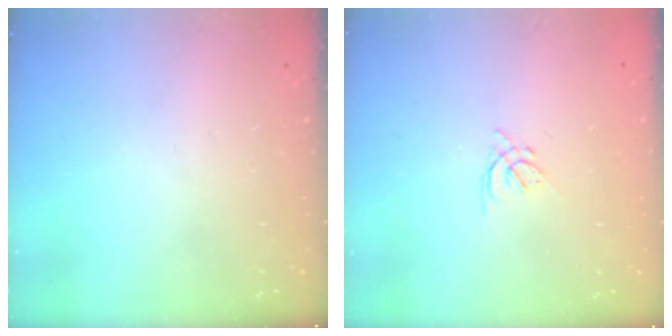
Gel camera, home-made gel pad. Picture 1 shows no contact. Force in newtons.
{"total": 2.2, "press": 2.2, "slide": 0.4}